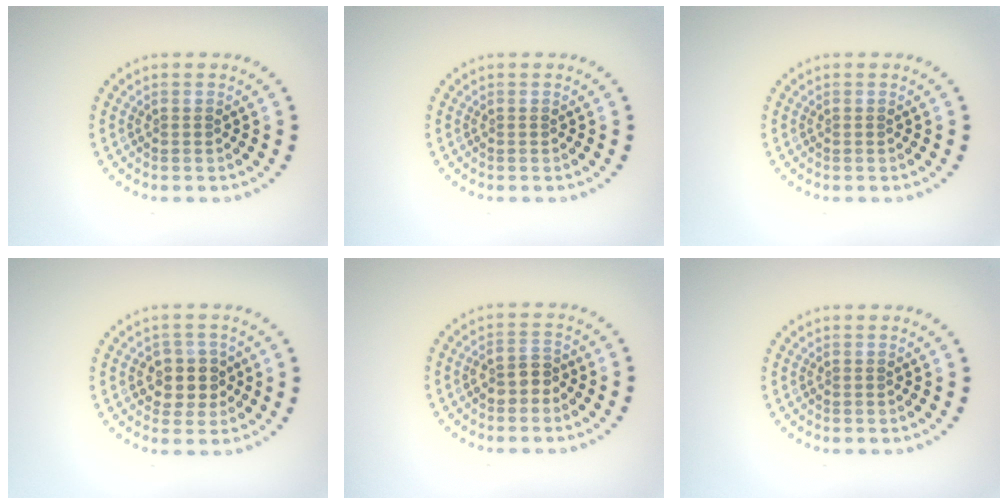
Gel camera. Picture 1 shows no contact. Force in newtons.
{"total": 0.0}
{"total": 0.0}
{"total": 3.0, "press": 2.8, "slide": 1.1}
{"total": 2.1, "press": 2.0, "slide": 0.8}
{"total": 0.0}